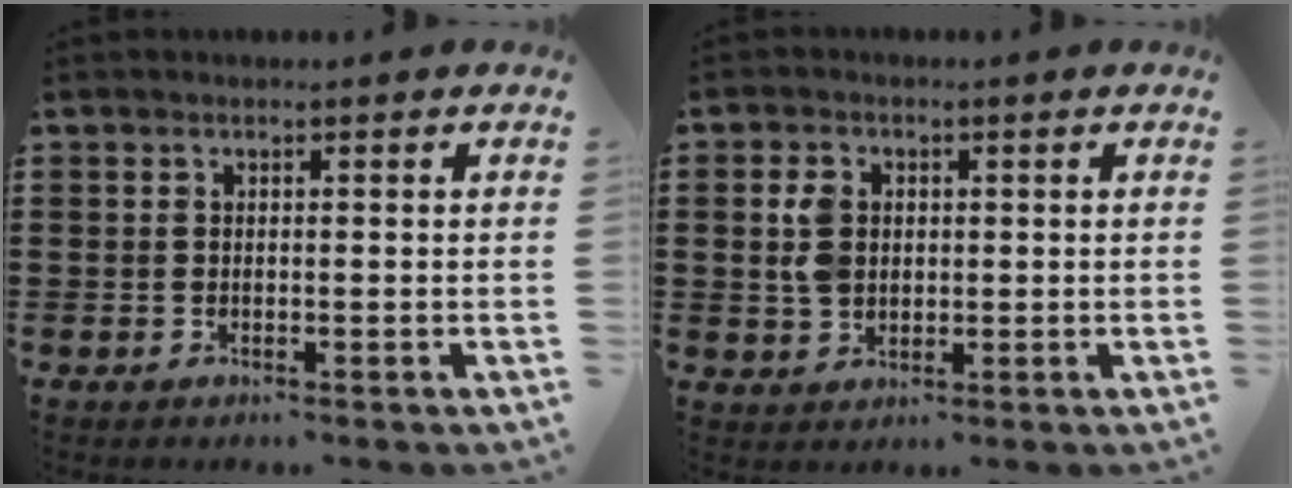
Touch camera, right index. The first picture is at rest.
{"total": 4.2, "force": [0.6, 3.2, 2.7], "torque": [-0.070, 0.009, 0.007]}